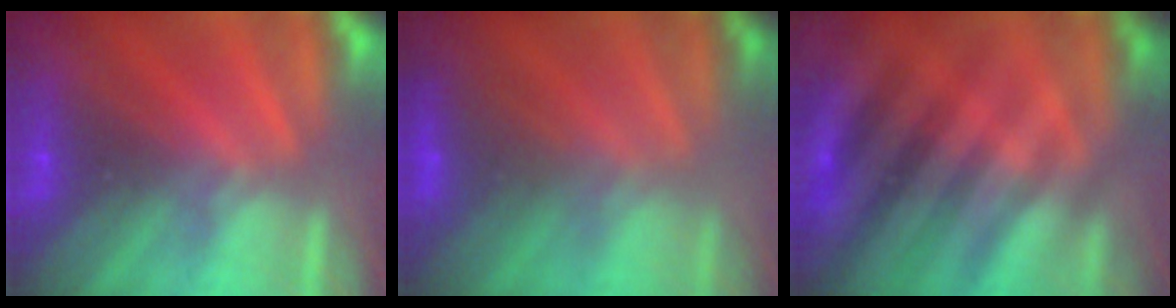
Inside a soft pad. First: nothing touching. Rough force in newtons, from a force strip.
{"total": 2.7}
{"total": 2.8}